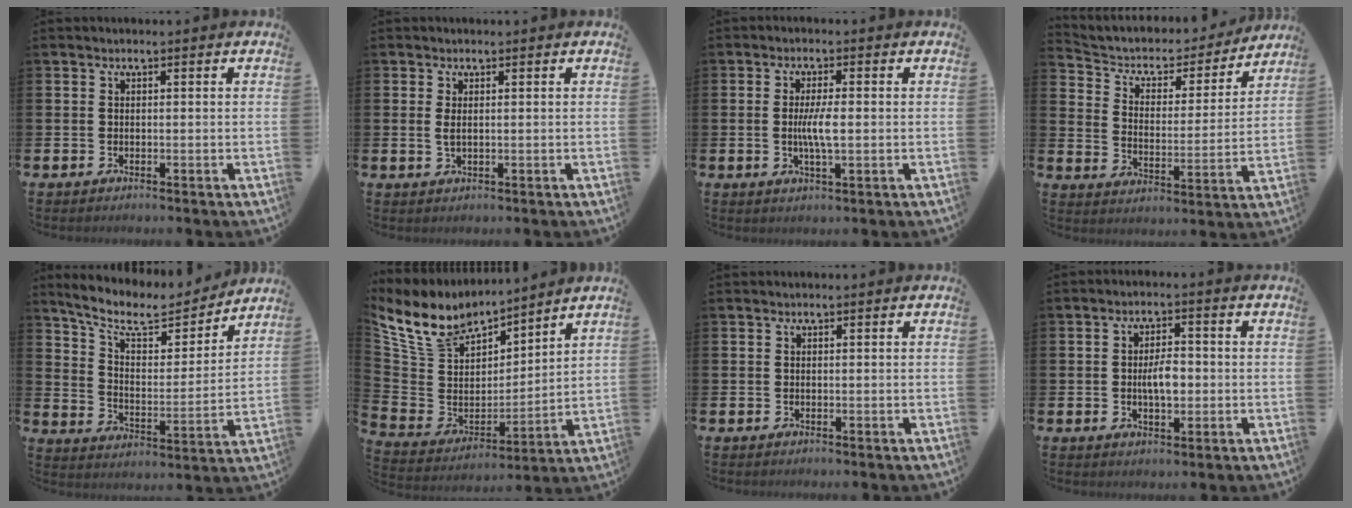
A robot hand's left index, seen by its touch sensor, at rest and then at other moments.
{"total": 1.4, "force": [0.5, 0.5, 1.2], "torque": [-0.024, 0.003, 0.006]}
{"total": 3.7, "force": [-0.1, 0.8, 3.6], "torque": [-0.068, 0.000, -0.004]}
{"total": 5.2, "force": [4.4, 2.4, 1.1], "torque": [-0.051, -0.033, 0.067]}
{"total": 9.3, "force": [8.2, 2.9, 3.5], "torque": [-0.092, -0.059, 0.136]}
{"total": 10.0, "force": [8.8, 4.3, 2.0], "torque": [-0.099, -0.057, 0.164]}
{"total": 0.0}
{"total": 3.9, "force": [-0.2, 2.0, 3.4], "torque": [-0.042, -0.003, -0.011]}